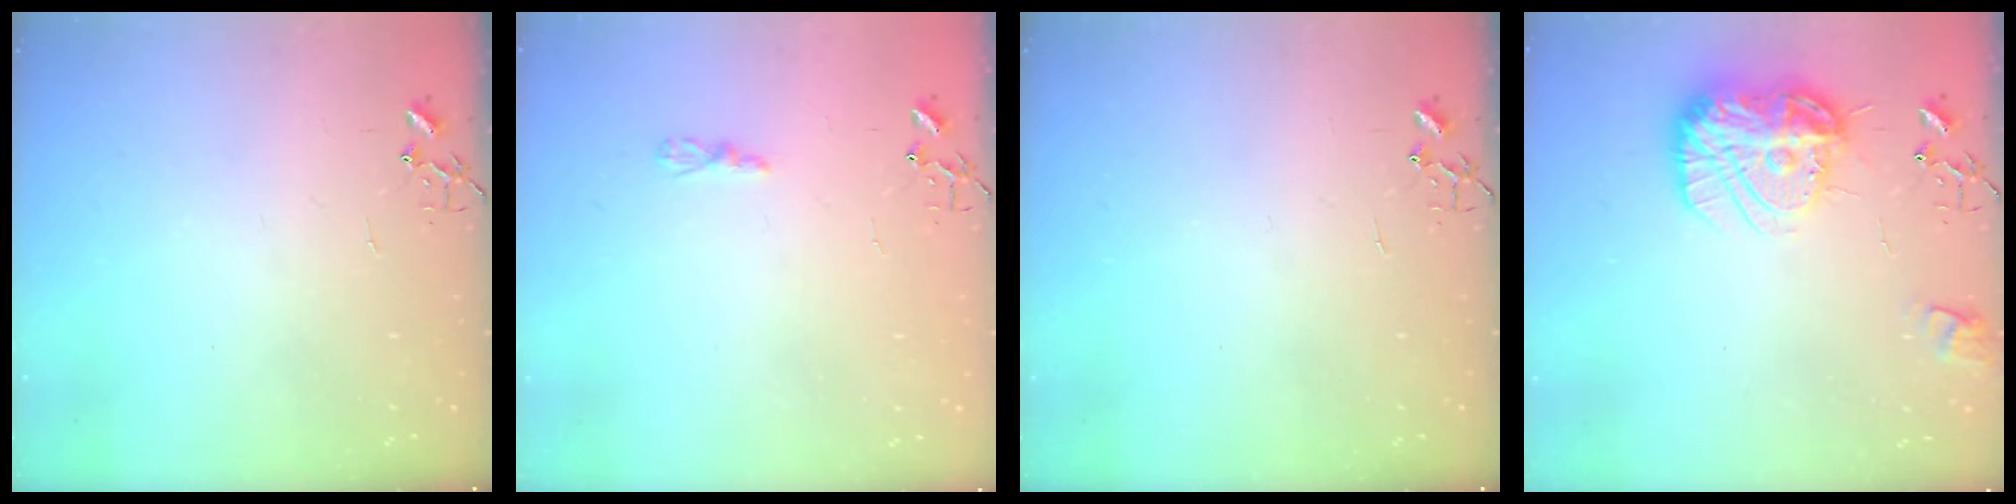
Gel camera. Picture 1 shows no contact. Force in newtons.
{"total": 2.9, "press": 2.9, "slide": 0.4}
{"total": 0.0}
{"total": 15.4, "press": 15.4, "slide": 1.3}